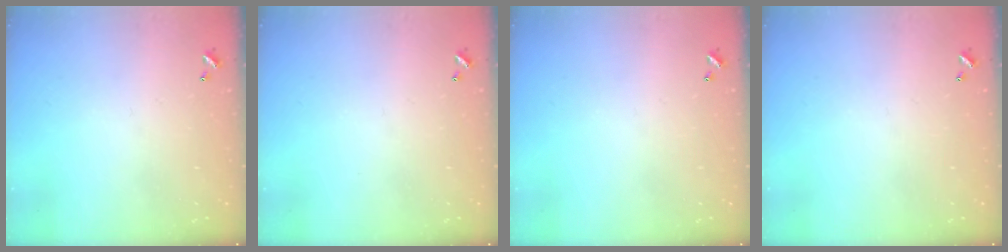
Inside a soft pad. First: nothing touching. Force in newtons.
{"total": 0.0}
{"total": 0.0}
{"total": 0.0}